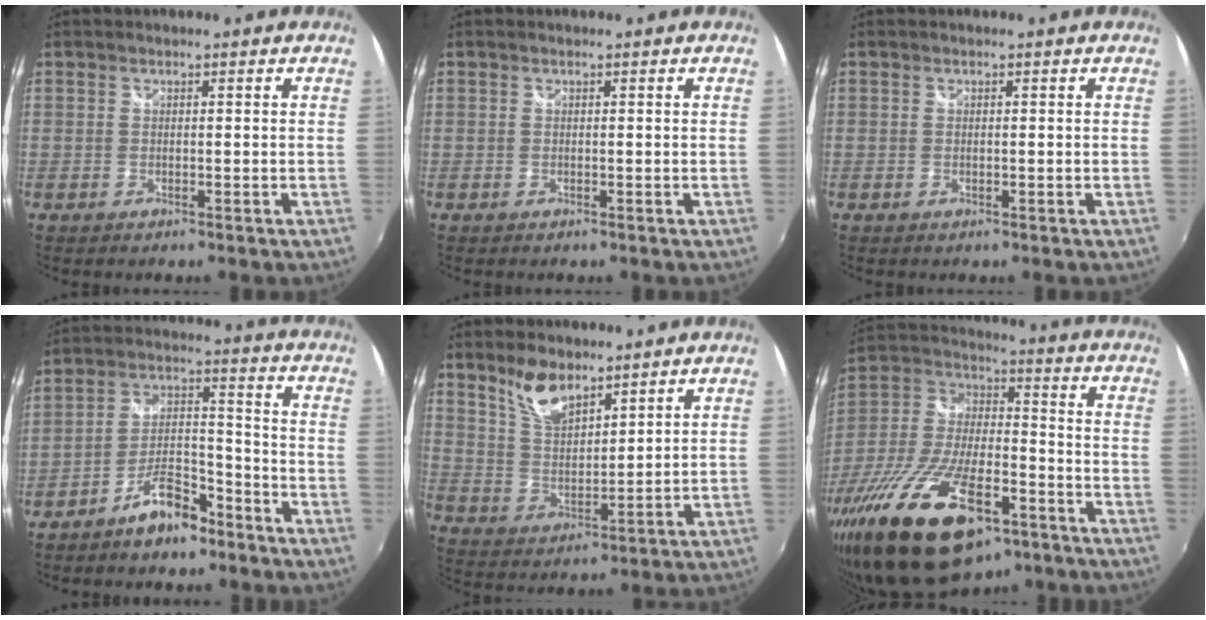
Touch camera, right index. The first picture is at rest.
{"total": 0.0}
{"total": 0.0}
{"total": 8.6, "force": [-6.4, 2.9, 4.9], "torque": [-0.093, 0.026, -0.106]}
{"total": 8.1, "force": [6.1, 3.1, 4.4], "torque": [-0.079, 0.004, 0.123]}
{"total": 26.4, "force": [-15.2, 10.7, 18.7], "torque": [-0.374, -0.041, -0.256]}